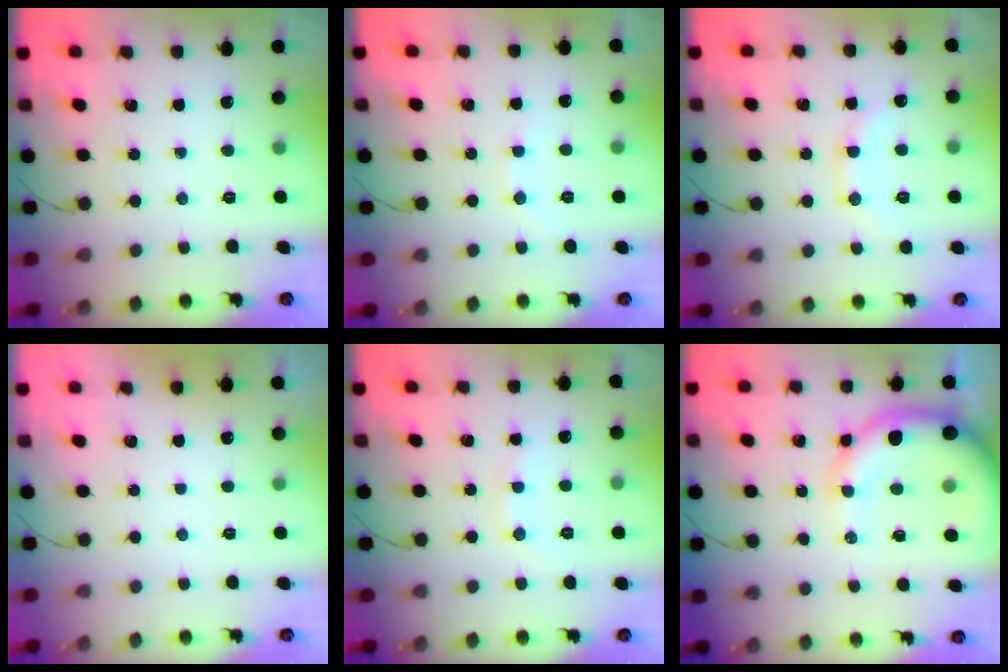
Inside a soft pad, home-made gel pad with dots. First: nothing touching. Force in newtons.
{"total": 5.9, "press": 5.8, "slide": 1.2}
{"total": 9.8, "press": 9.7, "slide": 1.2}
{"total": 3.0, "press": 3.0, "slide": 0.1}
{"total": 7.4, "press": 7.2, "slide": 1.4}
{"total": 12.6, "press": 12.2, "slide": 3.0}